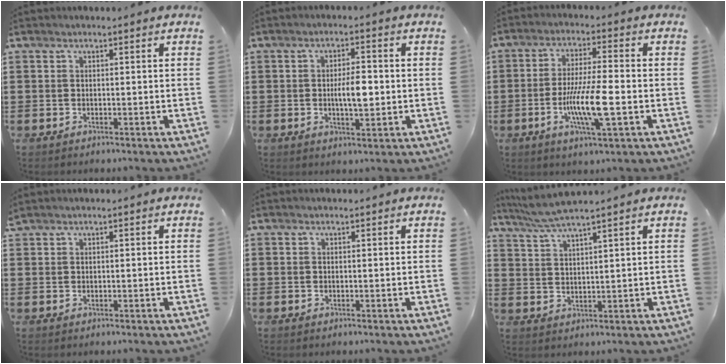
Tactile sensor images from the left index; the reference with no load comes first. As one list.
[{"total": 4.9, "force": [-0.2, 1.7, 4.6], "torque": [-0.074, 0.002, -0.008]}, {"total": 9.5, "force": [-2.6, 1.6, 9.0], "torque": [-0.173, -0.009, -0.049]}, {"total": 0.6, "force": [0.5, 0.1, 0.2], "torque": [-0.005, 0.001, 0.011]}, {"total": 0.0}, {"total": 3.9, "force": [3.4, -0.1, 1.9], "torque": [-0.046, -0.011, 0.061]}]